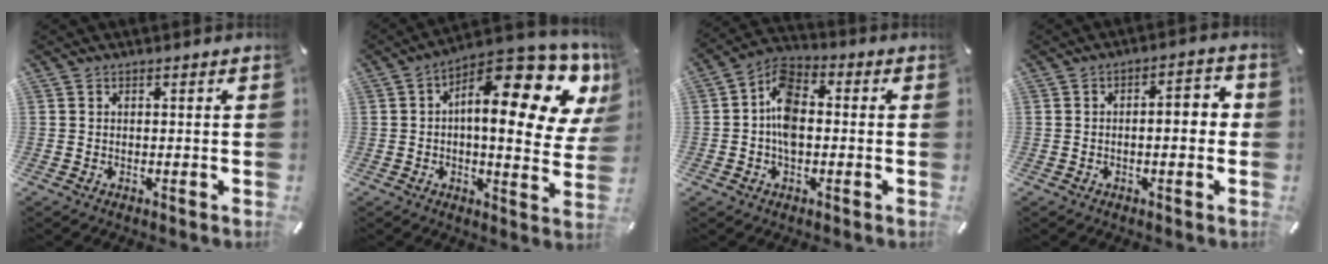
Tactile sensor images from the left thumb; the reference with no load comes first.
{"total": 20.7, "force": [8.6, 7.2, 17.4], "torque": [-0.249, -0.073, 0.132]}
{"total": 9.0, "force": [-1.1, 5.7, 6.8], "torque": [-0.145, 0.016, -0.022]}
{"total": 5.5, "force": [-0.9, 2.4, 4.9], "torque": [-0.070, 0.008, -0.022]}